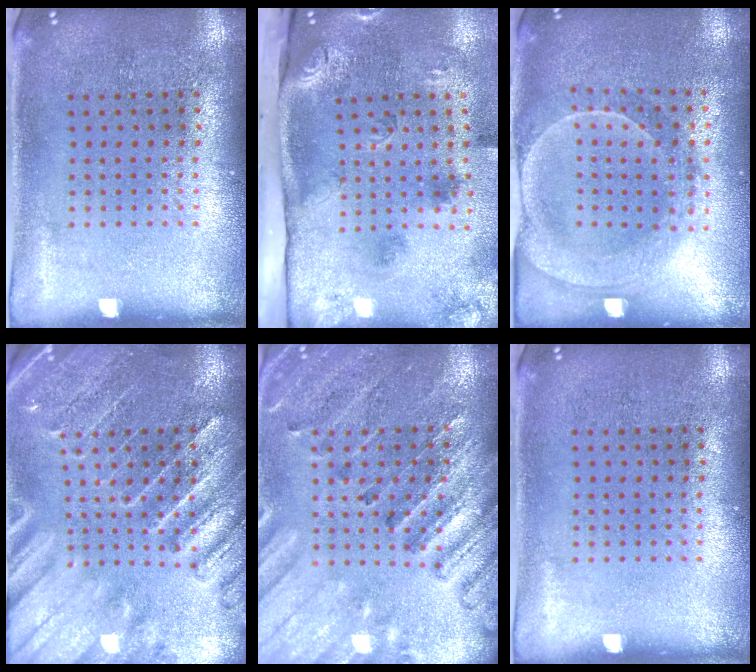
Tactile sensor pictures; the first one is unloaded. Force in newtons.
{"total": 3.5, "press": 2.2, "slide": 2.8}
{"total": 2.1, "press": 2.0, "slide": 0.7}
{"total": 3.0, "press": 2.9, "slide": 0.8}
{"total": 2.5, "press": 2.5, "slide": 0.4}
{"total": 0.0}